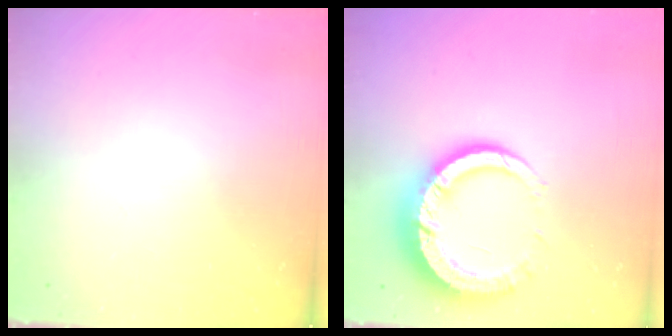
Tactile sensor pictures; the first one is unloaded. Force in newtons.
{"total": 12.4, "press": 12.4, "slide": 1.2}